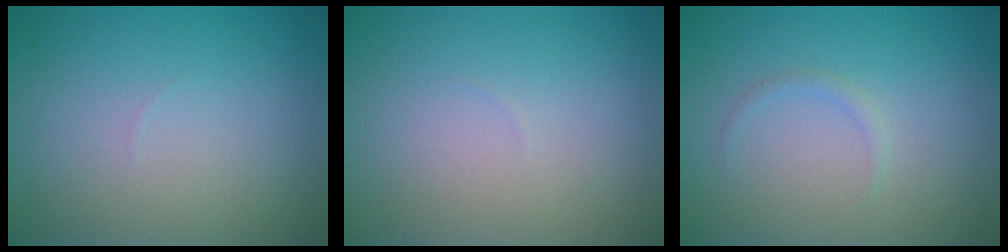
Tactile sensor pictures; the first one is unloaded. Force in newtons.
{"total": 0.0}
{"total": 0.7, "press": 0.7, "slide": 0.1}